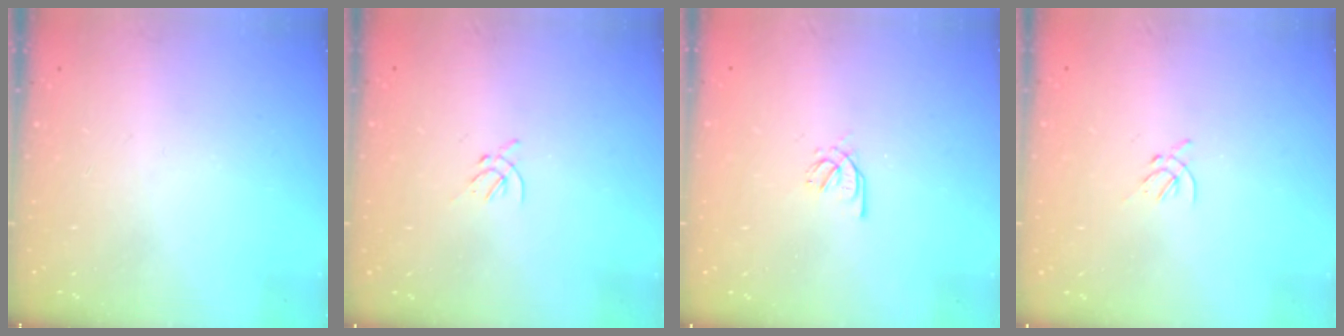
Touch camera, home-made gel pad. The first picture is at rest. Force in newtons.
{"total": 1.2, "press": 1.1, "slide": 0.5}
{"total": 1.7, "press": 1.6, "slide": 0.5}
{"total": 1.2, "press": 1.1, "slide": 0.5}